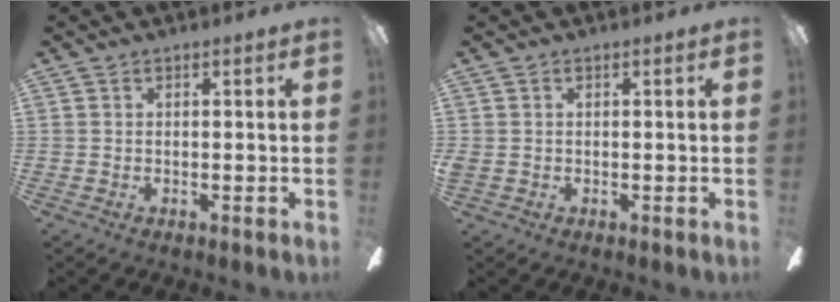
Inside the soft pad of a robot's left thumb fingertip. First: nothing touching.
{"total": 0.8, "force": [0.0, 0.7, 0.3], "torque": [-0.006, 0.005, -0.002]}